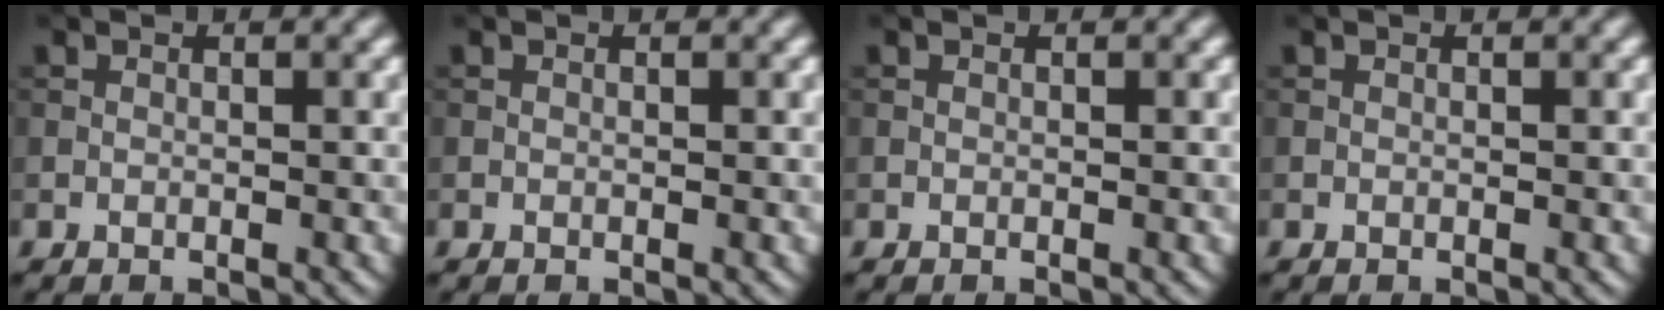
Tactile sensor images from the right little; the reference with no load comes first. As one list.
[{"total": 0.0}, {"total": 0.0}, {"total": 0.0}]